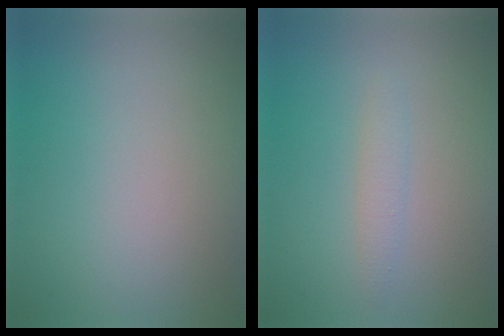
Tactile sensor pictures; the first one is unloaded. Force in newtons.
{"total": 1.3, "press": 1.3, "slide": 0.0}